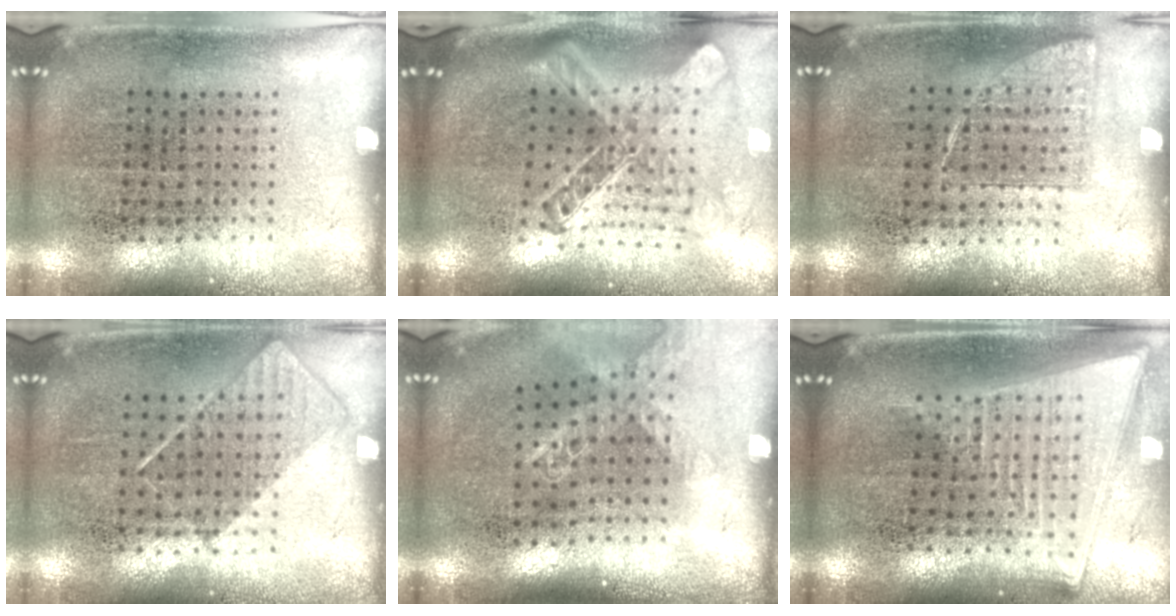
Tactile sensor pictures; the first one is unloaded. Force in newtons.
{"total": 2.8, "press": 2.0, "slide": 1.9}
{"total": 0.8, "press": 0.7, "slide": 0.2}
{"total": 0.8, "press": 0.7, "slide": 0.4}
{"total": 1.5, "press": 1.2, "slide": 0.8}
{"total": 2.0, "press": 1.7, "slide": 1.2}